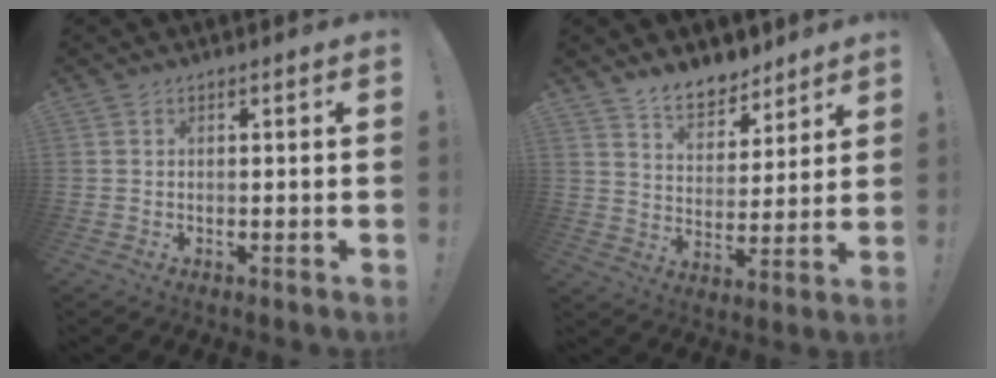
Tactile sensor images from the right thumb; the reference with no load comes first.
{"total": 9.3, "force": [7.8, 4.5, 2.5], "torque": [-0.044, -0.060, 0.151]}